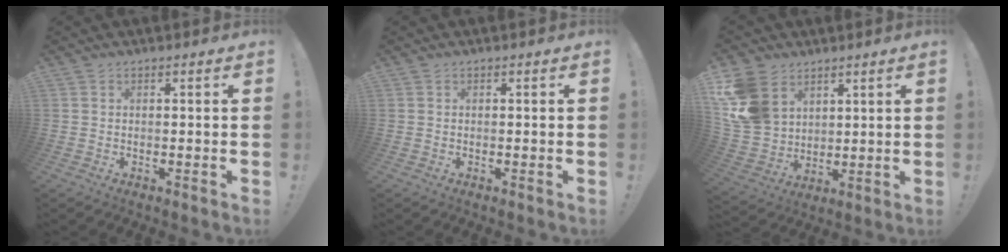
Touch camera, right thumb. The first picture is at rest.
{"total": 0.0}
{"total": 14.6, "force": [7.1, 10.7, 7.1], "torque": [-0.149, -0.032, 0.143]}